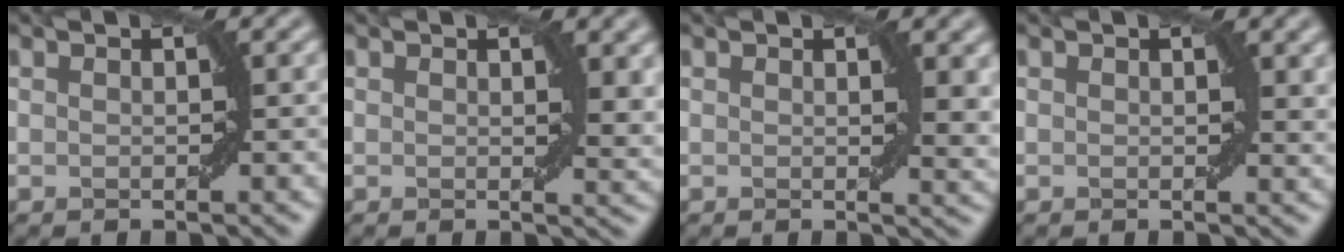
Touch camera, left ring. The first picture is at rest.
{"total": 2.2, "force": [1.0, 0.8, 1.8], "torque": [-0.020, -0.007, 0.018]}
{"total": 2.5, "force": [1.0, 0.8, 2.2], "torque": [-0.024, -0.006, 0.016]}
{"total": 1.2, "force": [0.7, 0.6, 0.8], "torque": [-0.004, -0.004, 0.012]}